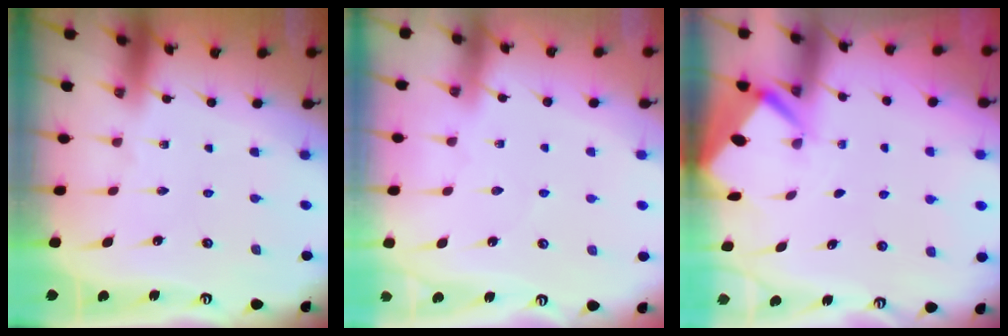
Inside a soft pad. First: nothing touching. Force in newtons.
{"total": 2.6, "press": 2.6, "slide": 0.4}
{"total": 2.7, "press": 2.6, "slide": 0.3}